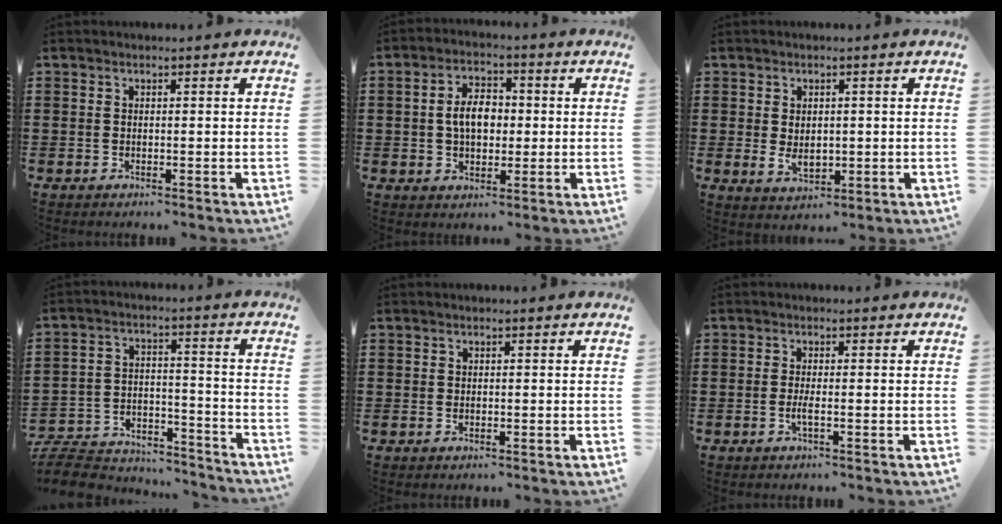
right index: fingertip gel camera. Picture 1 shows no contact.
{"total": 5.8, "force": [0.1, 3.6, 4.6], "torque": [-0.093, 0.008, -0.006]}
{"total": 3.2, "force": [0.0, 2.2, 2.3], "torque": [-0.039, 0.004, -0.002]}
{"total": 8.1, "force": [-7.7, 1.8, 1.9], "torque": [-0.045, 0.016, -0.154]}
{"total": 0.0}
{"total": 1.7, "force": [-0.5, 0.0, 1.6], "torque": [-0.035, -0.005, -0.012]}